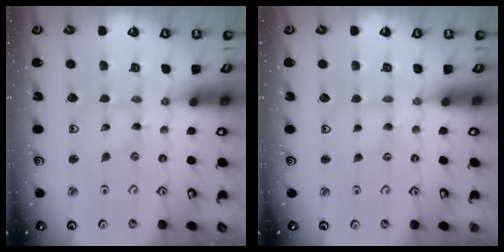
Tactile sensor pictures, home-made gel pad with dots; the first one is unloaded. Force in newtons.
{"total": 0.7, "press": 0.7, "slide": 0.1}